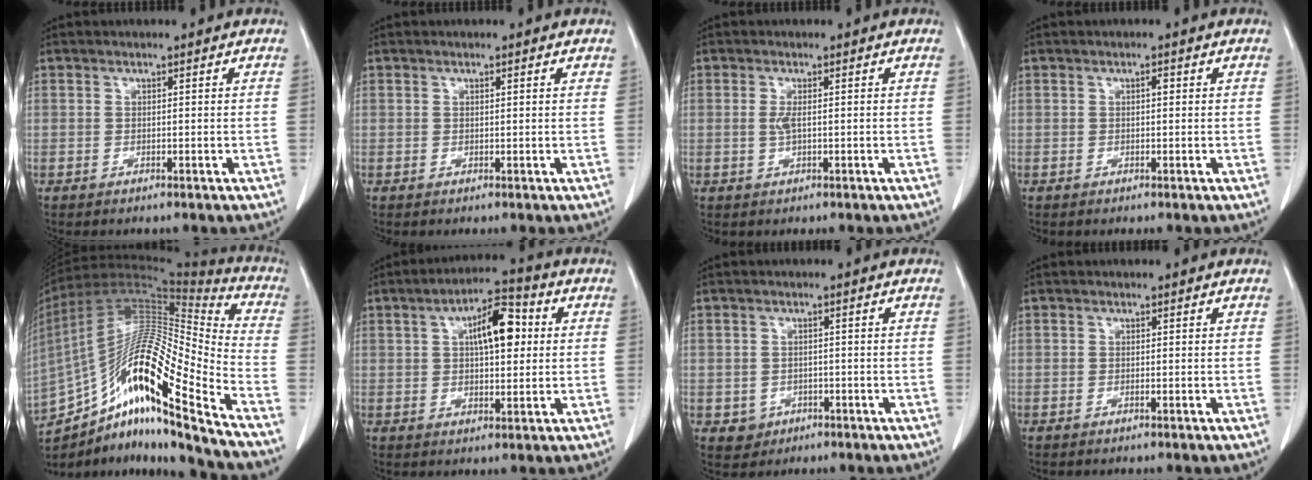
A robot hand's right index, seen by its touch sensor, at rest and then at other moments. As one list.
[{"total": 0.7, "force": [0.4, 0.1, 0.6], "torque": [-0.012, 0.002, 0.003]}, {"total": 1.7, "force": [0.0, 0.5, 1.6], "torque": [-0.037, -0.001, 0.001]}, {"total": 0.7, "force": [0.1, 0.3, 0.6], "torque": [-0.009, 0.003, -0.001]}, {"total": 25.6, "force": [-15.6, 2.6, 20.1], "torque": [-0.374, 0.009, -0.283]}, {"total": 9.2, "force": [2.2, 3.4, 8.3], "torque": [-0.135, 0.024, 0.031]}, {"total": 3.0, "force": [-0.9, 2.9, 0.4], "torque": [0.003, 0.009, -0.005]}, {"total": 0.0}]